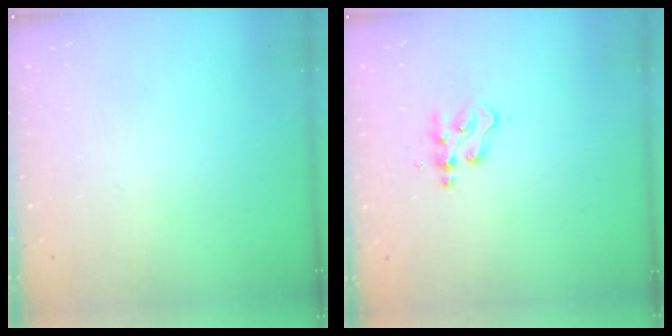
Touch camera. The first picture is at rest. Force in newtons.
{"total": 3.3, "press": 3.2, "slide": 0.5}